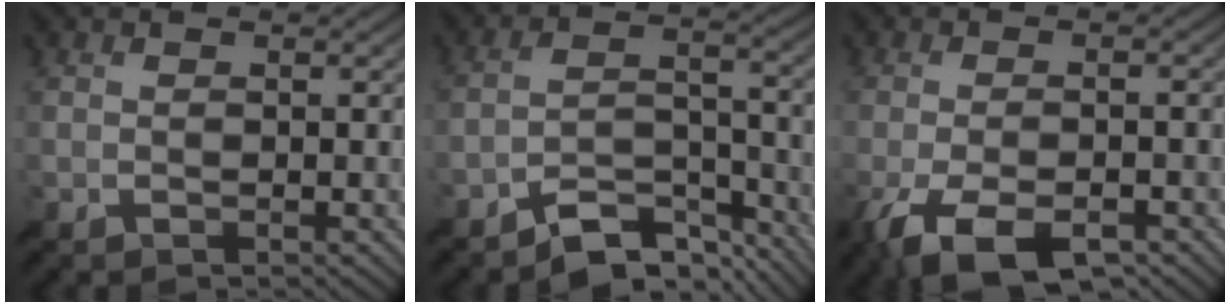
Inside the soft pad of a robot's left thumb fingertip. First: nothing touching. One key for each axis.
{"total": 8.0, "fx": -6.1, "fy": 2.8, "fz": 4.2, "tx": -0.068, "ty": 0.006, "tz": -0.118}
{"total": 9.5, "fx": -5.4, "fy": 3.4, "fz": 7.0, "tx": -0.143, "ty": -0.012, "tz": -0.095}